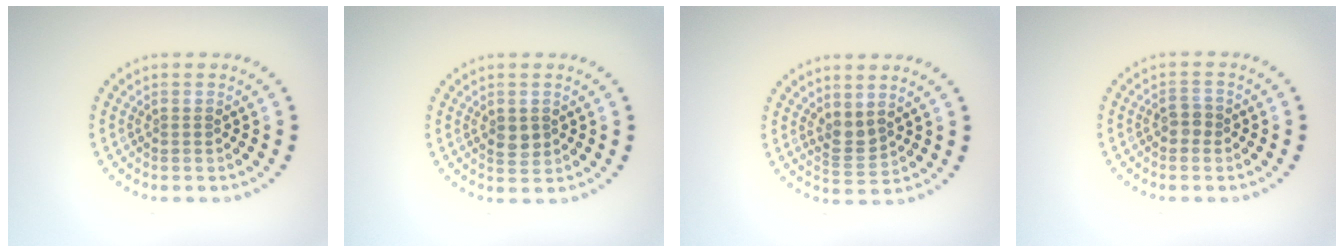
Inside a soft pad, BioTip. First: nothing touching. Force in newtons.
{"total": 1.7, "press": 1.7, "slide": 0.1}
{"total": 1.8, "press": 1.5, "slide": 1.0}
{"total": 1.4, "press": 1.3, "slide": 0.3}